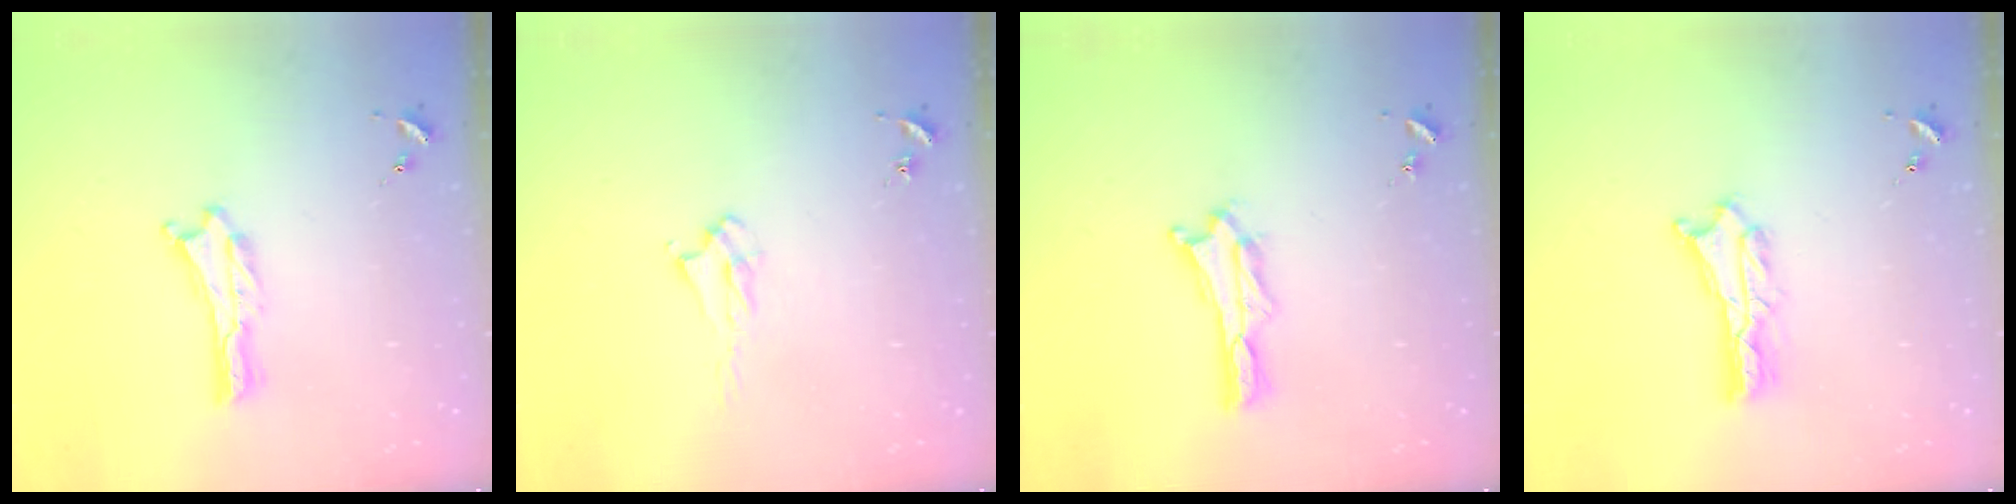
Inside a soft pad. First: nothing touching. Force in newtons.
{"total": 2.2, "press": 2.2, "slide": 0.4}
{"total": 0.9, "press": 0.9, "slide": 0.2}
{"total": 2.4, "press": 2.4, "slide": 0.2}